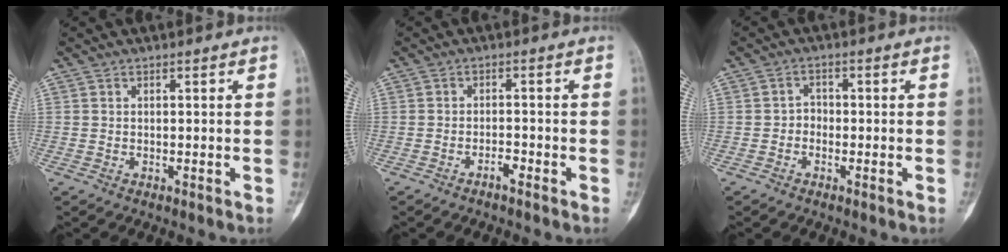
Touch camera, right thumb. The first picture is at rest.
{"total": 1.7, "force": [-1.3, 0.4, 1.0], "torque": [-0.018, 0.011, -0.024]}
{"total": 1.9, "force": [-0.8, 1.6, 0.8], "torque": [0.004, 0.009, -0.024]}